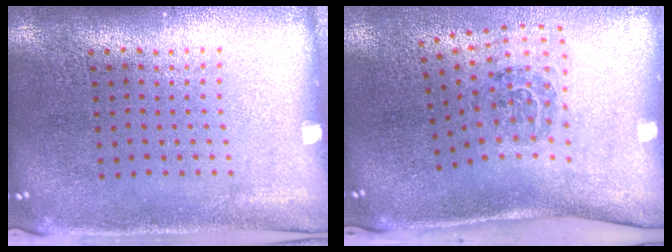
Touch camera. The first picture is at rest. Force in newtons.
{"total": 1.8, "press": 1.2, "slide": 1.3}